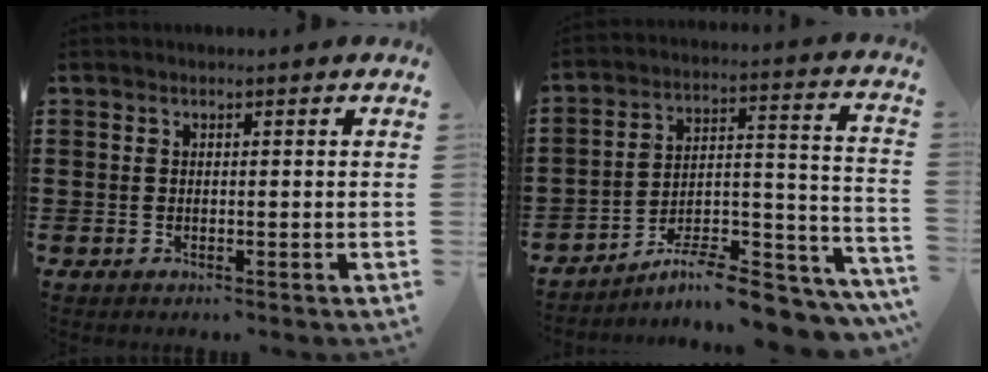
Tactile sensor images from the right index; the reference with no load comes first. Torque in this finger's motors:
{"motor_torque": [1.99, 0.14, 0.36, 0.01]}